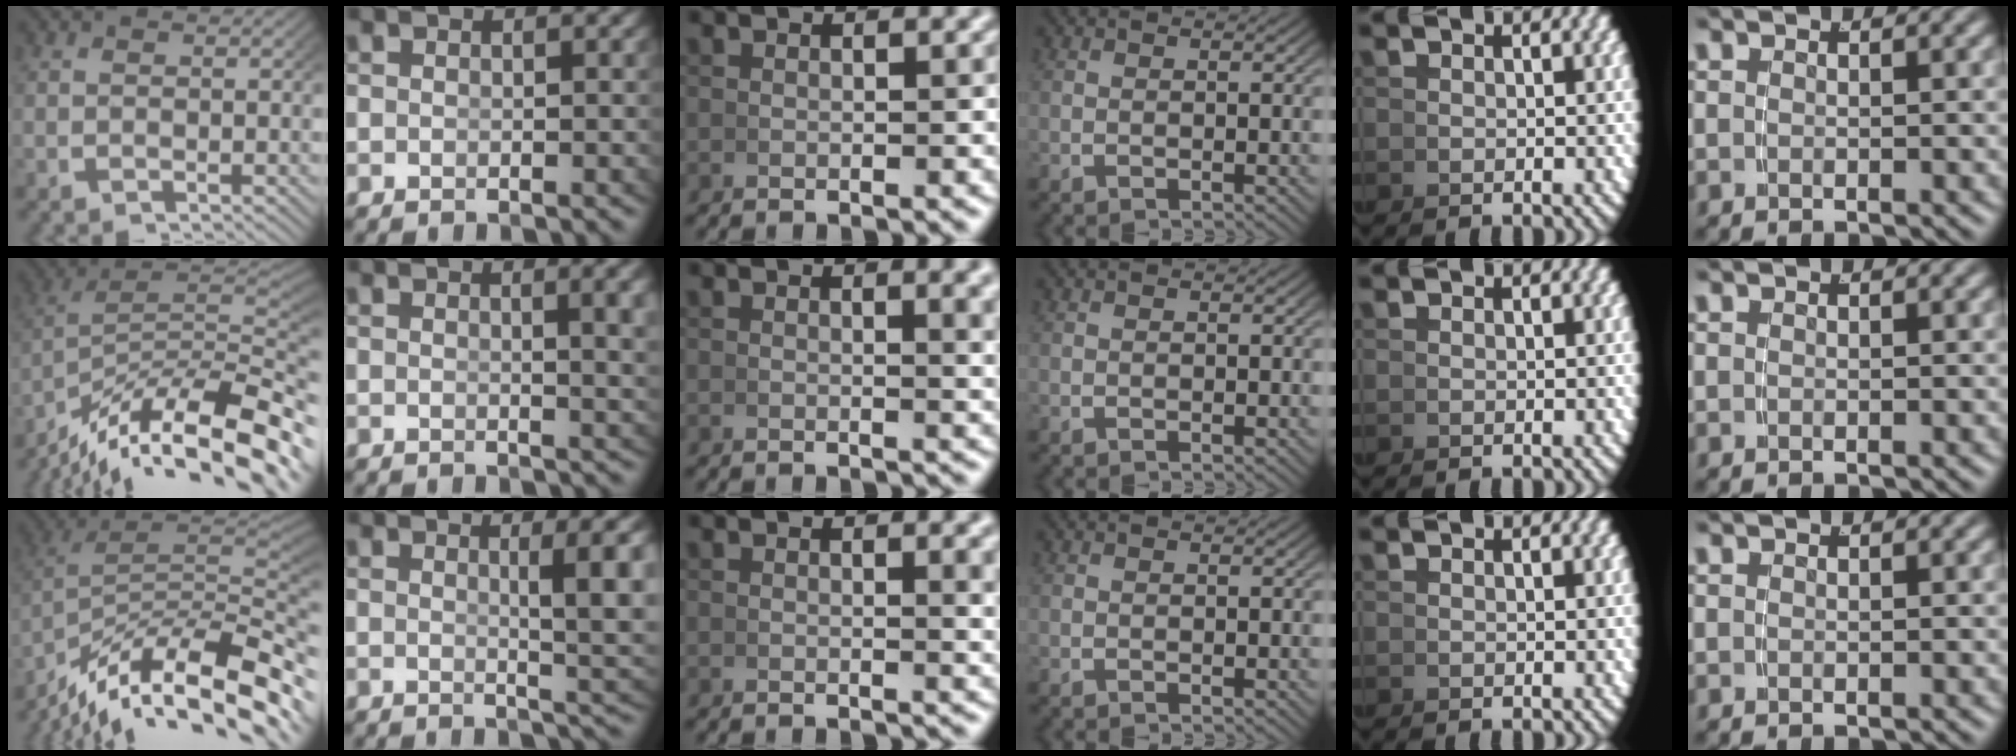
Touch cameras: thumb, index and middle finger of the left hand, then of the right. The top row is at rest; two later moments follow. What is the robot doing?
{"motion": "lift_and_place", "object": "cup"}